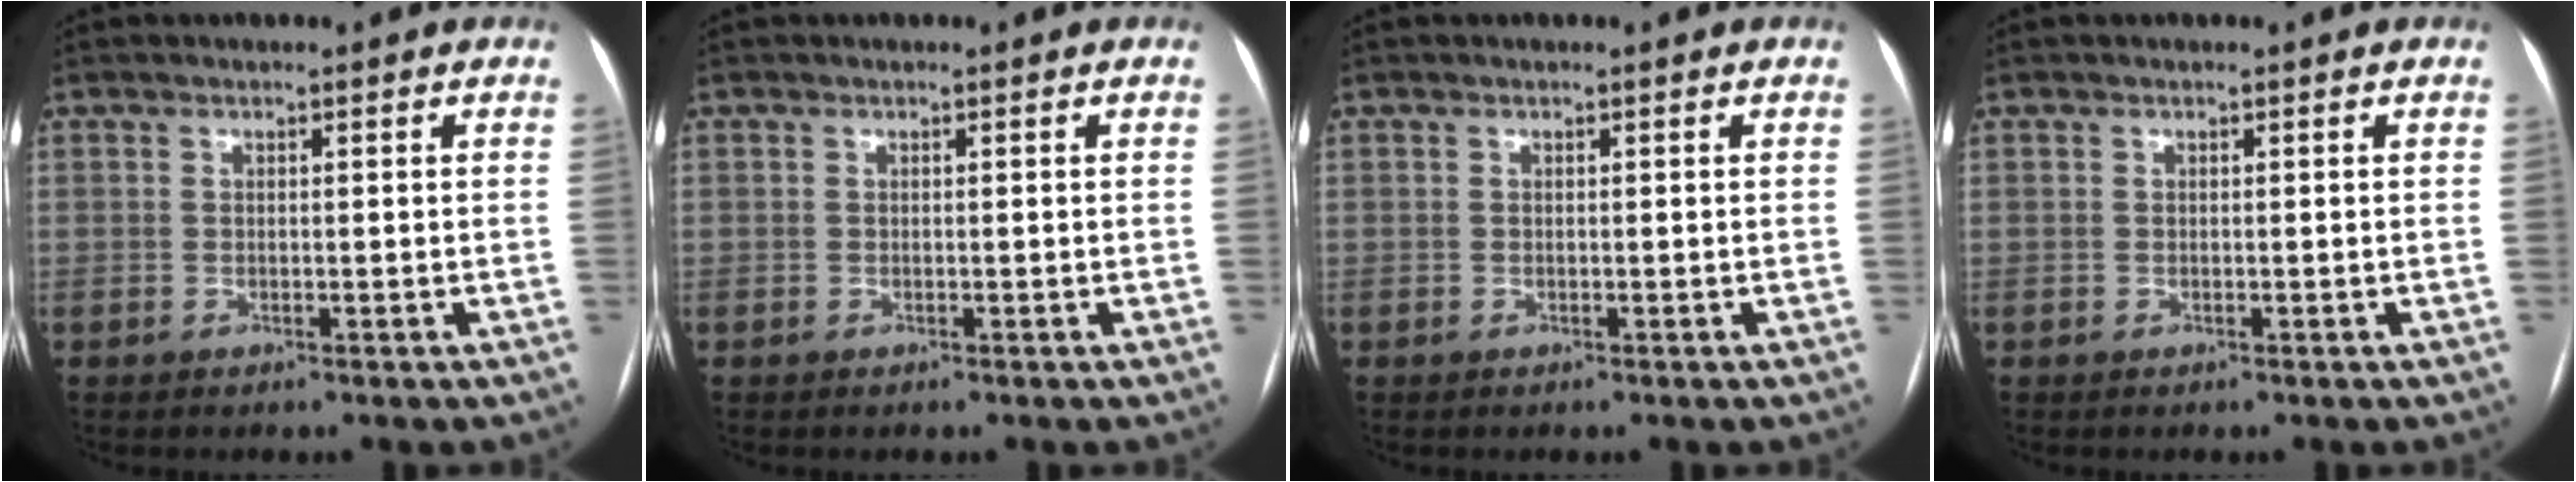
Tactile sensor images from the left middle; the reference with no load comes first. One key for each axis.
{"total": 0.0}
{"total": 0.0}
{"total": 0.0}